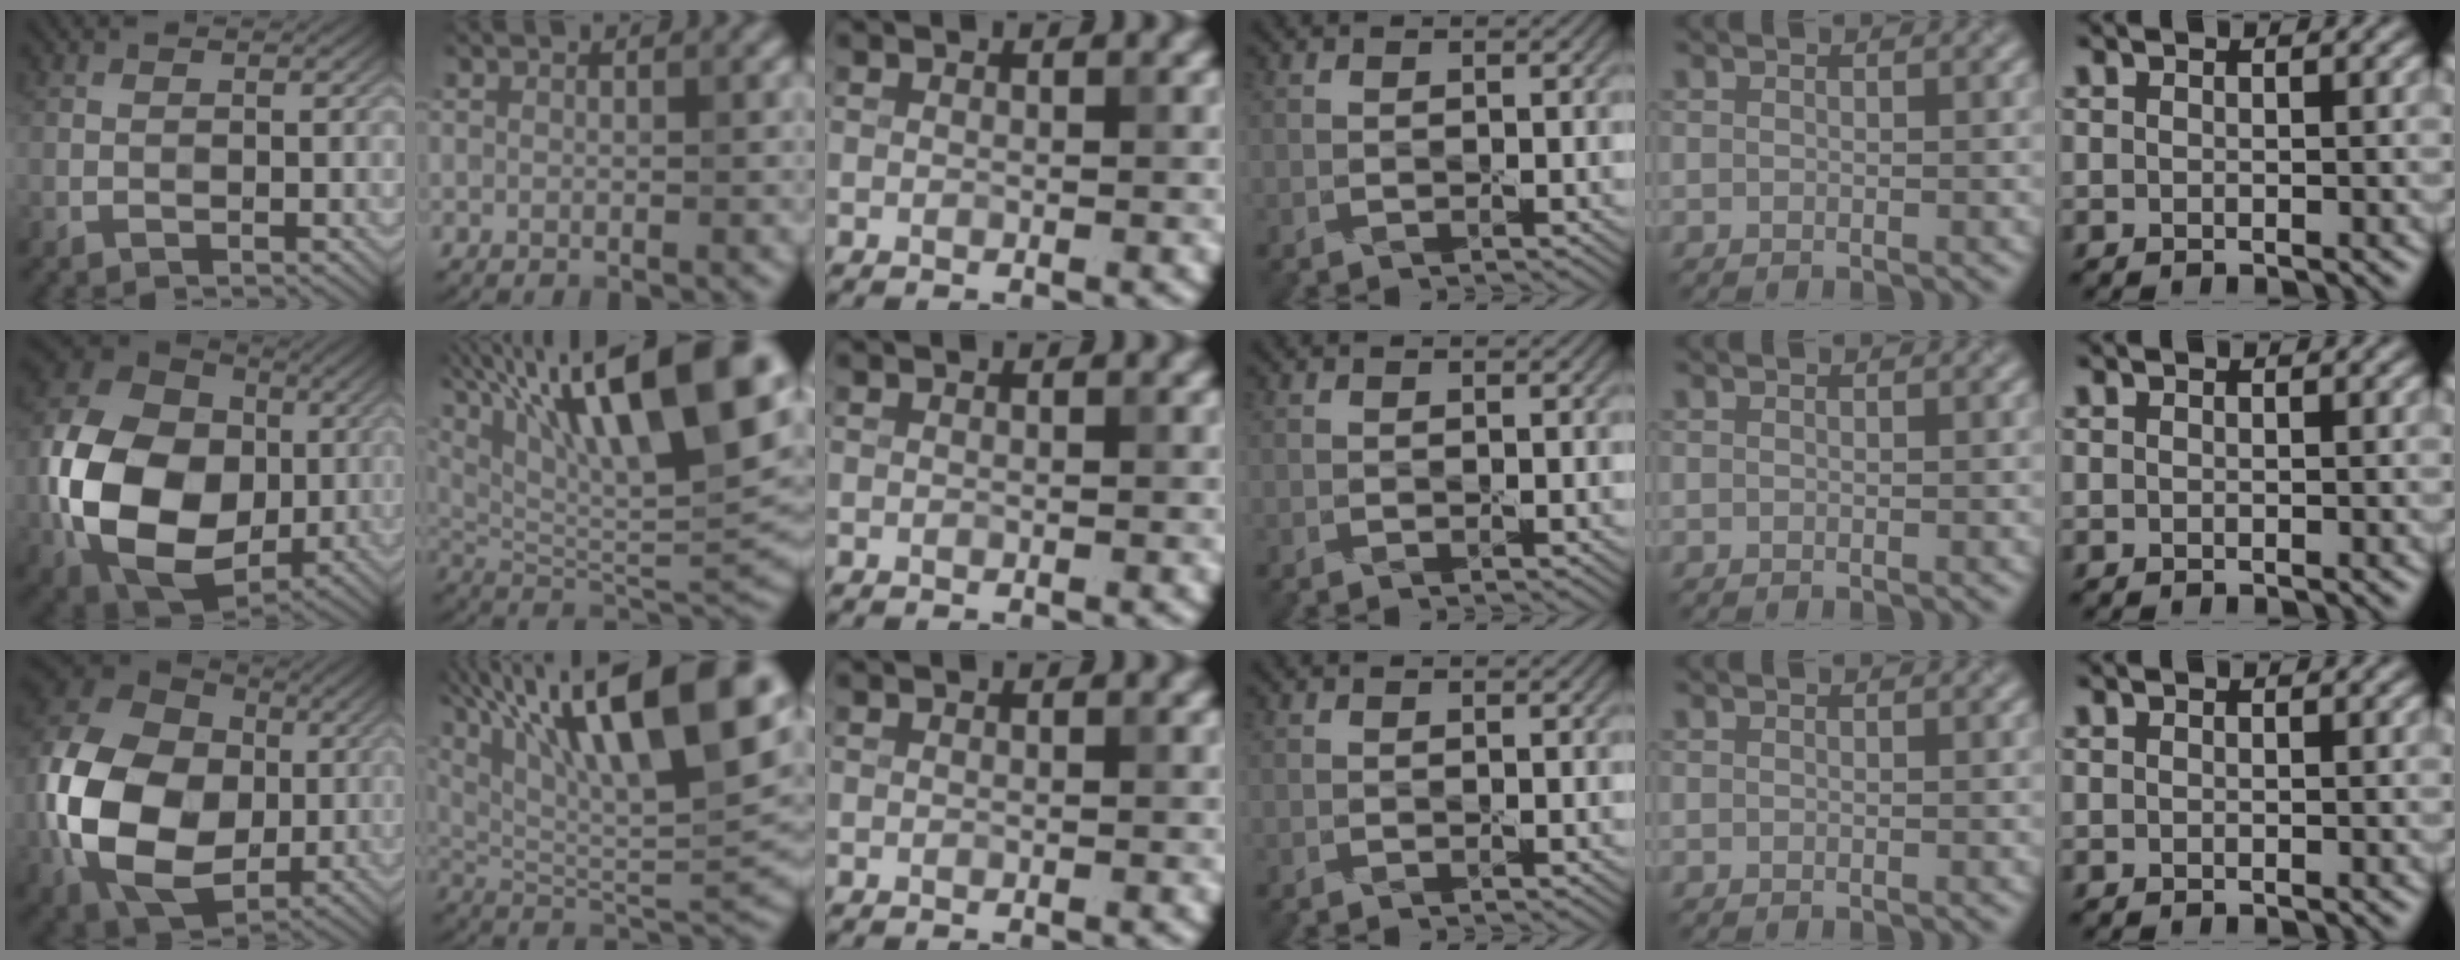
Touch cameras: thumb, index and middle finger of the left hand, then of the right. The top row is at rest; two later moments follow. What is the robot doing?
{"motion": "peel", "object": "plastic wrap"}